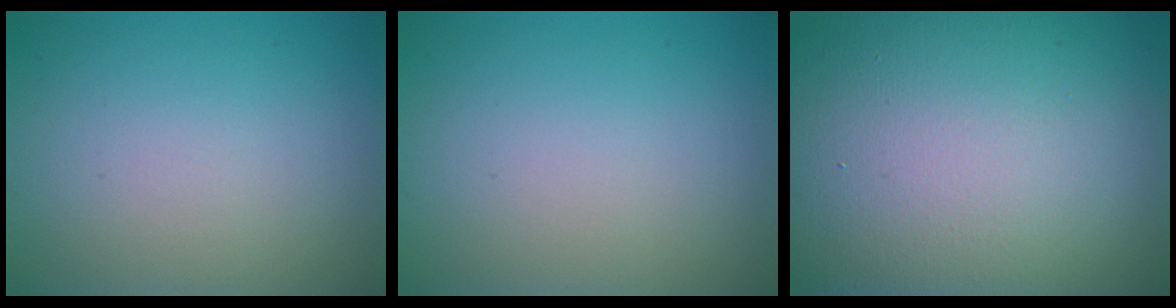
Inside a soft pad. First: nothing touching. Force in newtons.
{"total": 0.0}
{"total": 22.5, "press": 22.5, "slide": 1.0}